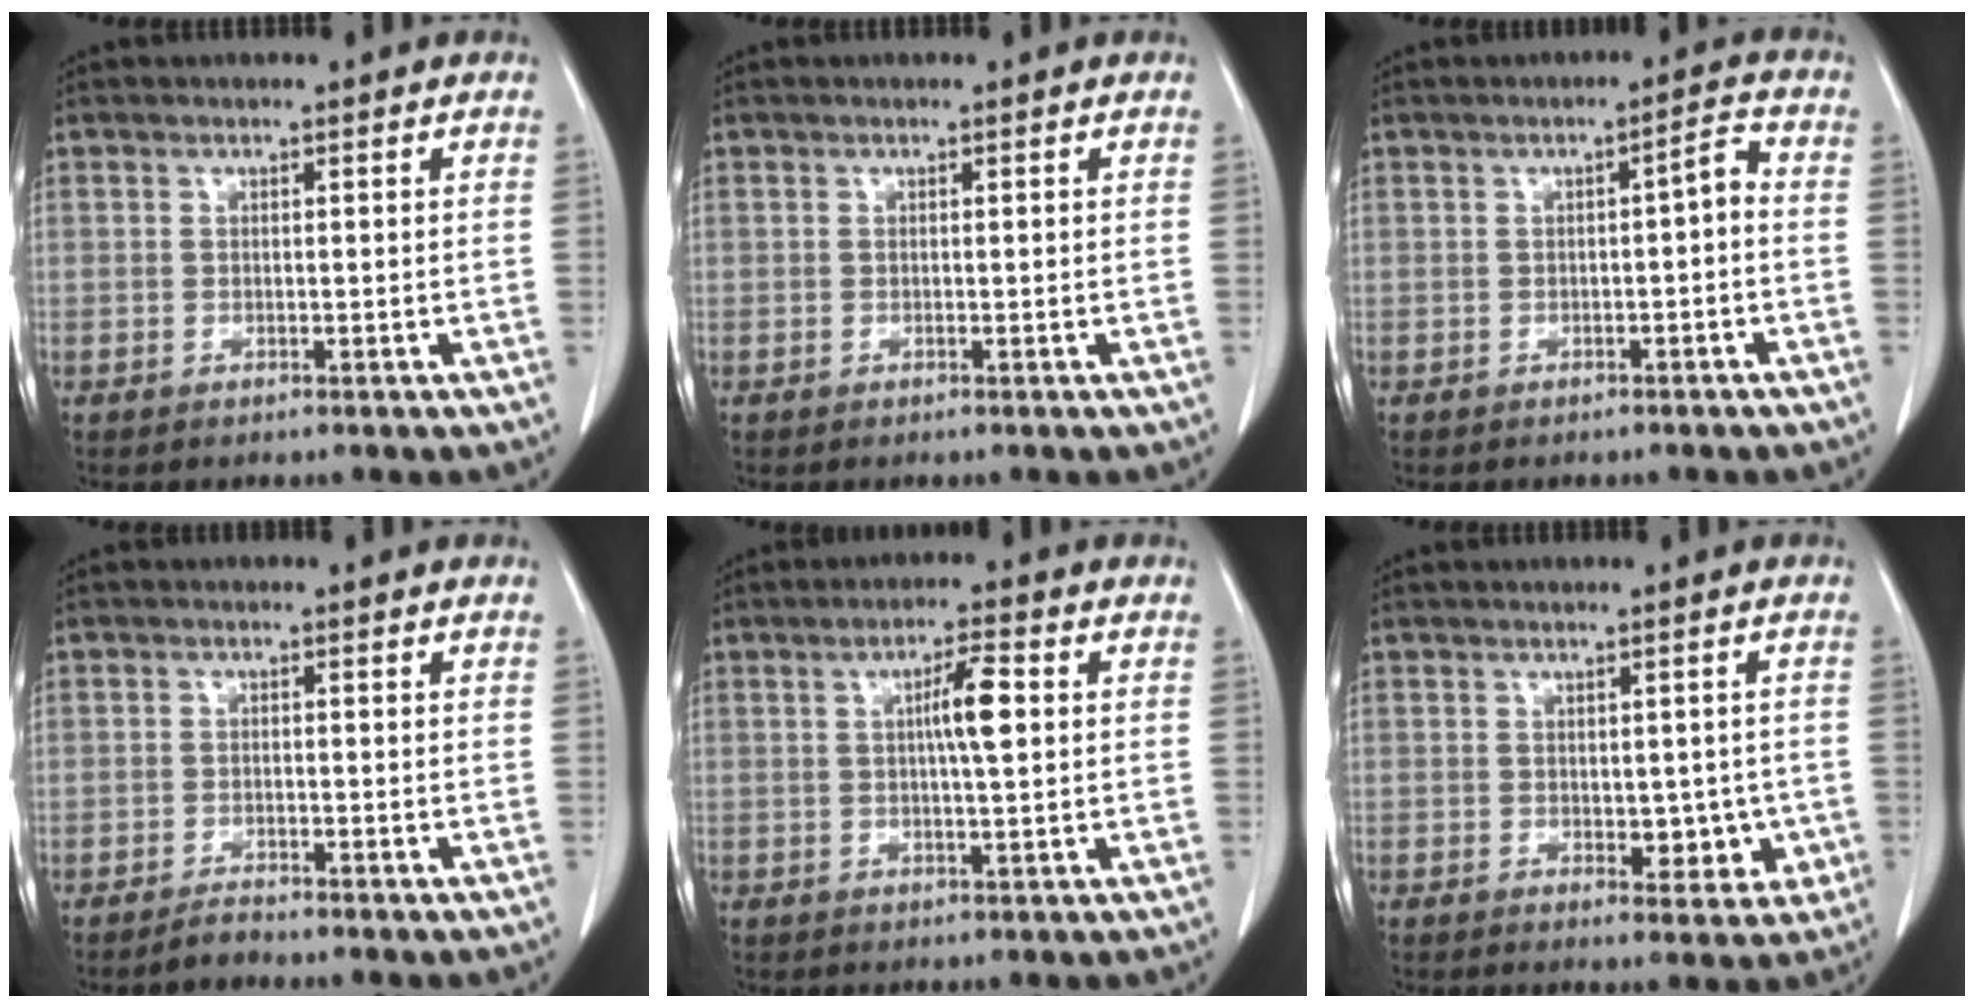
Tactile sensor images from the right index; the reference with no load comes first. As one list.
[{"total": 0.0}, {"total": 2.8, "force": [-0.6, 0.7, 2.6], "torque": [-0.035, 0.013, -0.007]}, {"total": 1.5, "force": [-1.5, 0.1, 0.1], "torque": [0.000, -0.003, -0.025]}, {"total": 5.1, "force": [0.8, 0.4, 5.1], "torque": [-0.087, 0.004, 0.011]}, {"total": 5.3, "force": [-0.7, 3.1, 4.2], "torque": [-0.042, 0.004, 0.001]}]